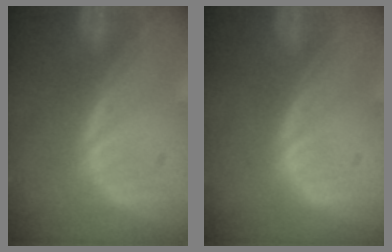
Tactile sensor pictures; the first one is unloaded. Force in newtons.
{"total": 0.0}